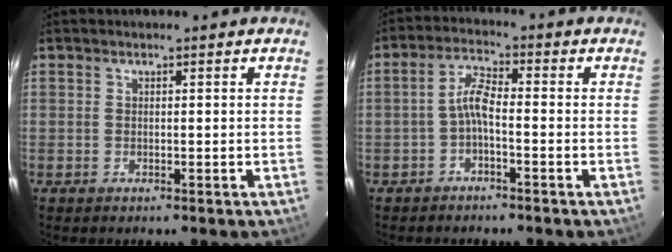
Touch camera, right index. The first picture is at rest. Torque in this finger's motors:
{"motor_torque": [0.49, -0.20, 0.34, 0.09]}